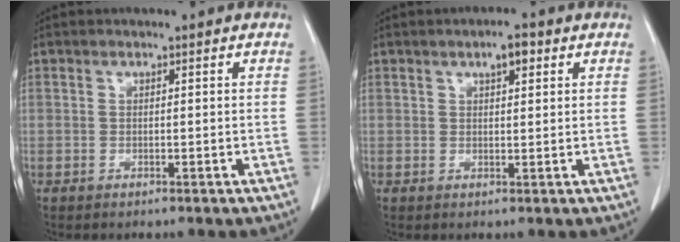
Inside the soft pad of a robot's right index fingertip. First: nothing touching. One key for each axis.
{"total": 3.4, "fx": 1.8, "fy": 1.3, "fz": 2.6, "tx": -0.045, "ty": 0.004, "tz": 0.029}